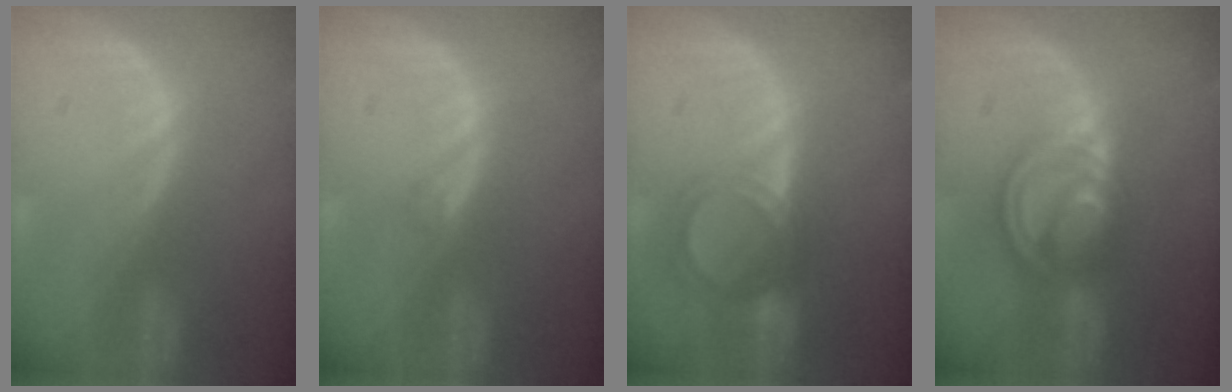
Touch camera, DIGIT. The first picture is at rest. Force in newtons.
{"total": 0.8, "press": 0.8, "slide": 0.1}
{"total": 6.0, "press": 5.4, "slide": 2.6}
{"total": 8.1, "press": 7.0, "slide": 4.2}